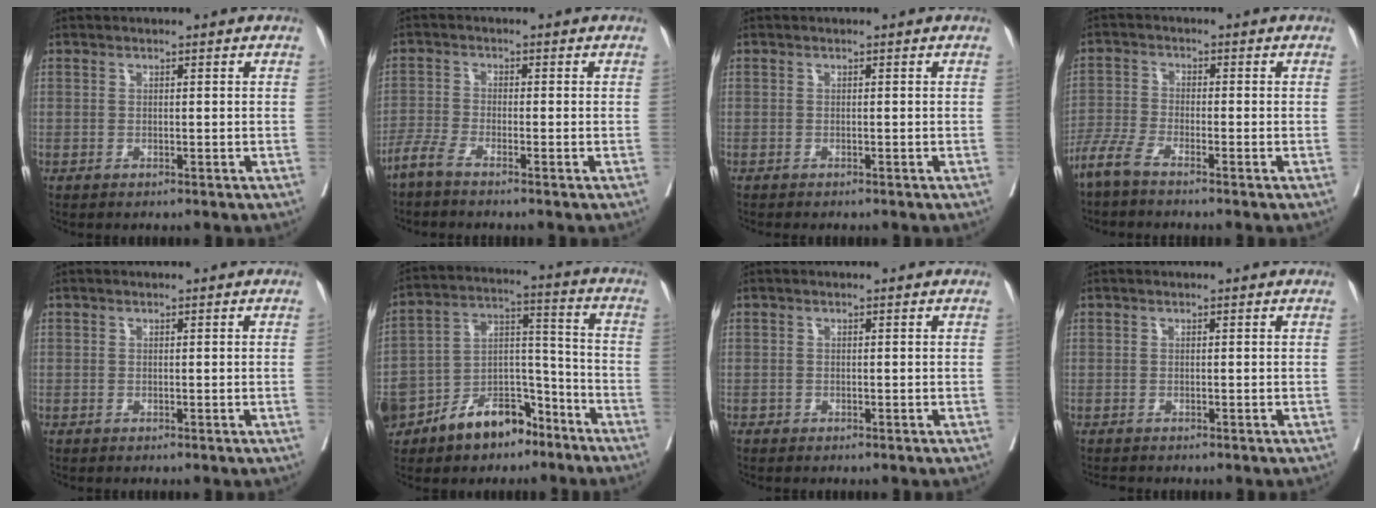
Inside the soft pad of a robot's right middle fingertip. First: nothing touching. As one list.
[{"total": 2.7, "force": [-2.3, -0.1, 1.4], "torque": [-0.038, -0.005, -0.054]}, {"total": 1.5, "force": [-1.3, 0.2, 0.6], "torque": [-0.005, 0.000, -0.017]}, {"total": 3.8, "force": [-3.2, 0.2, 1.9], "torque": [-0.050, -0.008, -0.073]}, {"total": 0.0}, {"total": 19.4, "force": [-12.4, 11.0, 10.1], "torque": [-0.226, 0.029, -0.206]}, {"total": 0.0}, {"total": 0.8, "force": [-0.8, 0.1, 0.1], "torque": [-0.004, -0.002, -0.013]}]